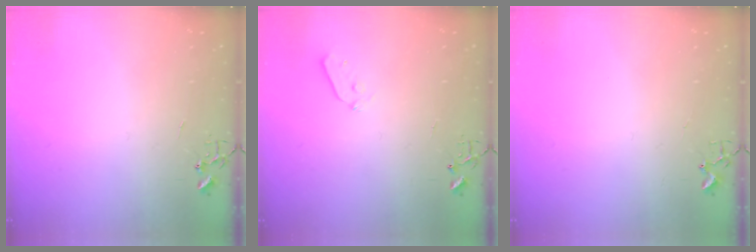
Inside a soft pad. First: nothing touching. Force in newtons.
{"total": 4.0, "press": 4.0, "slide": 0.5}
{"total": 1.9, "press": 1.9, "slide": 0.2}